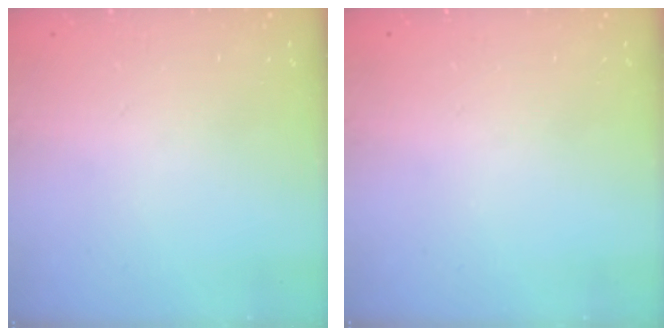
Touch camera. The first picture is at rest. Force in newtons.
{"total": 0.0}